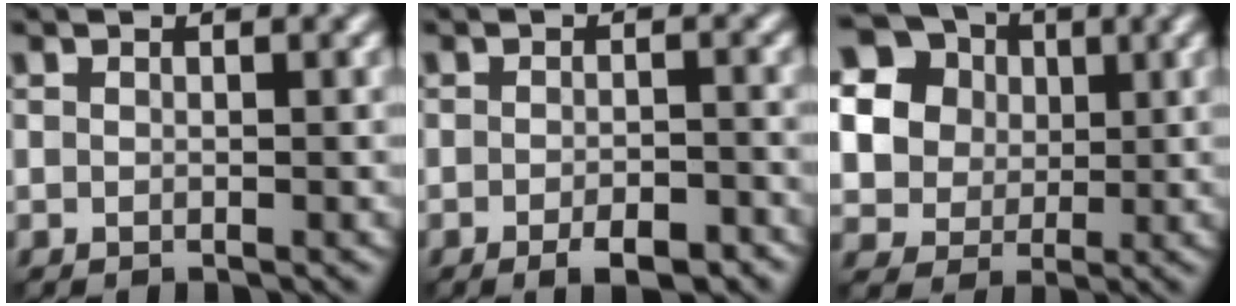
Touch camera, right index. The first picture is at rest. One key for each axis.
{"total": 3.2, "fx": -2.3, "fy": 0.5, "fz": 2.1, "tx": -0.036, "ty": 0.002, "tz": -0.023}
{"total": 16.7, "fx": 5.6, "fy": 14.6, "fz": 6.0, "tx": -0.203, "ty": 0.039, "tz": 0.099}